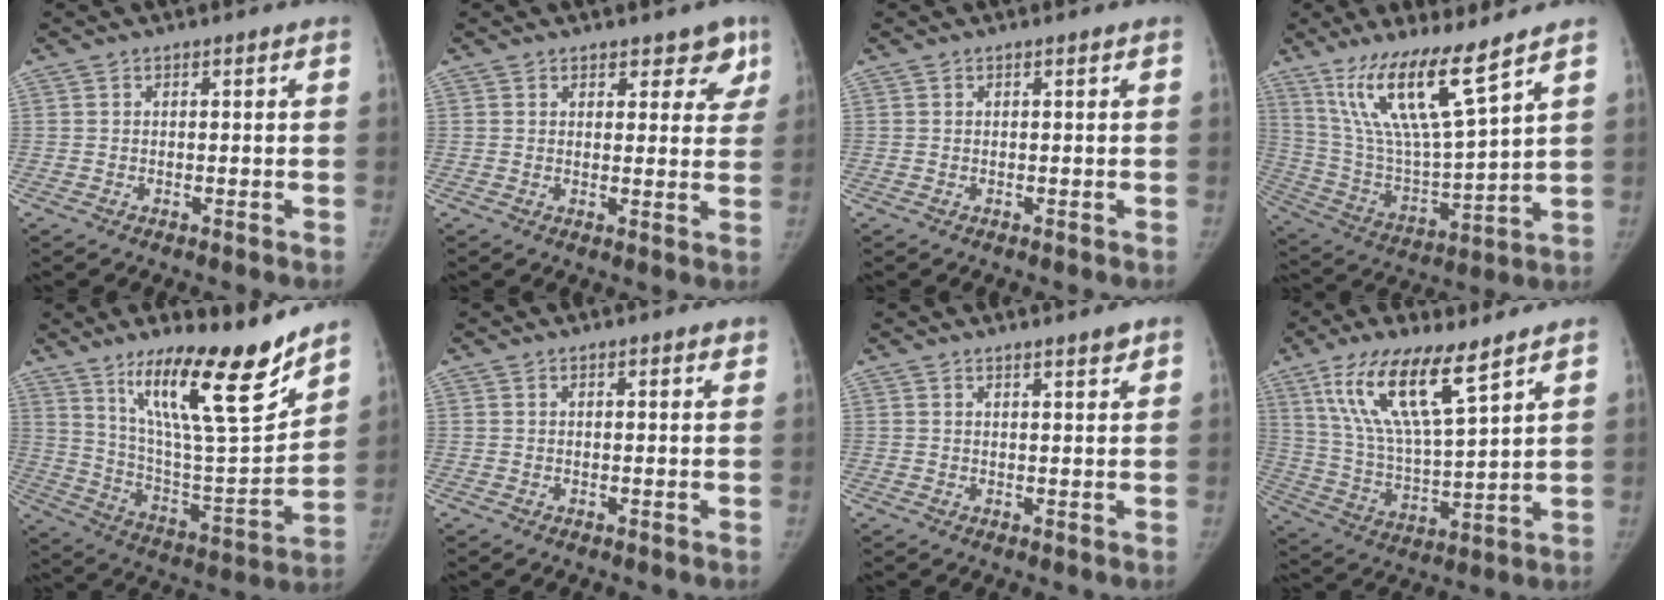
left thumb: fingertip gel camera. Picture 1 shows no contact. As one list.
[{"total": 5.5, "force": [3.9, 3.2, 2.1], "torque": [0.020, -0.020, 0.041]}, {"total": 0.0}, {"total": 16.8, "force": [11.1, 2.1, 12.4], "torque": [-0.225, -0.064, 0.224]}, {"total": 22.4, "force": [15.4, 4.3, 15.7], "torque": [-0.226, -0.090, 0.266]}, {"total": 1.3, "force": [0.9, 0.3, 0.8], "torque": [-0.008, -0.003, 0.011]}, {"total": 2.3, "force": [1.8, 0.2, 1.3], "torque": [-0.017, -0.015, 0.028]}, {"total": 16.4, "force": [9.6, 4.3, 12.5], "torque": [-0.232, -0.043, 0.193]}]